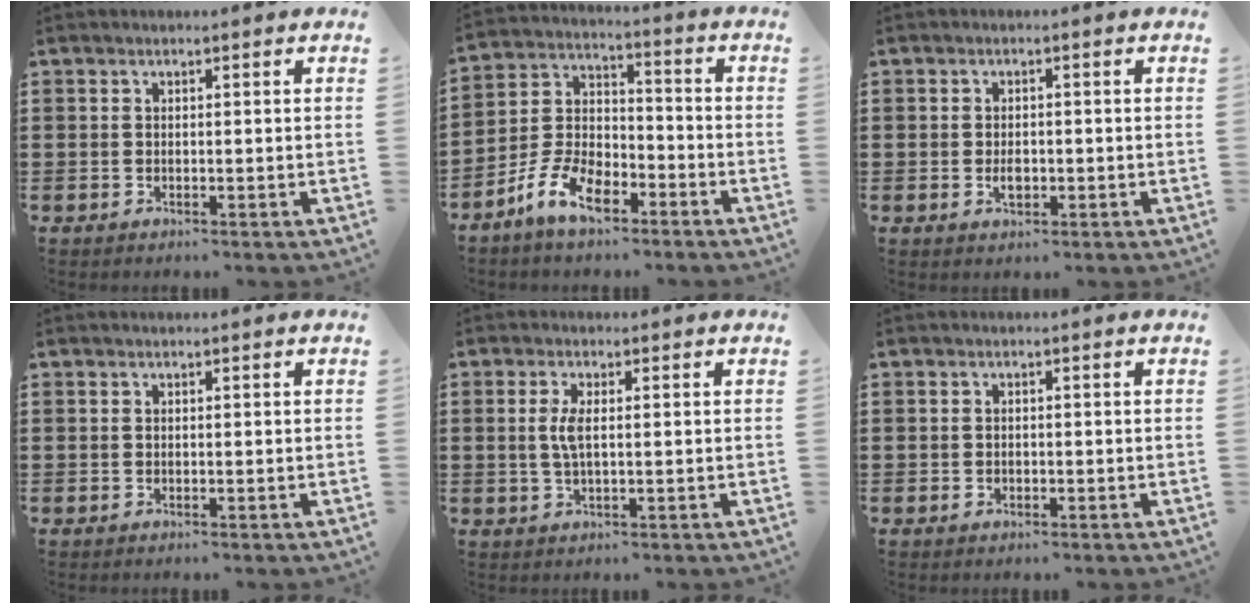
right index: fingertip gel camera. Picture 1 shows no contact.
{"total": 8.8, "force": [-5.7, 4.2, 5.2], "torque": [-0.127, 0.007, -0.111]}
{"total": 2.0, "force": [-0.4, 1.0, 1.7], "torque": [-0.034, -0.003, -0.006]}
{"total": 0.0}
{"total": 3.4, "force": [0.3, 1.0, 3.3], "torque": [-0.079, -0.004, -0.002]}
{"total": 0.7, "force": [-0.3, 0.5, 0.2], "torque": [-0.006, 0.000, -0.007]}